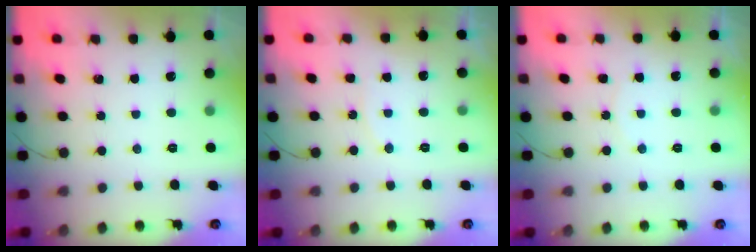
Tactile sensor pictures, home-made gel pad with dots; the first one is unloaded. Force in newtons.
{"total": 5.1, "press": 4.7, "slide": 2.1}
{"total": 2.8, "press": 2.8, "slide": 0.6}